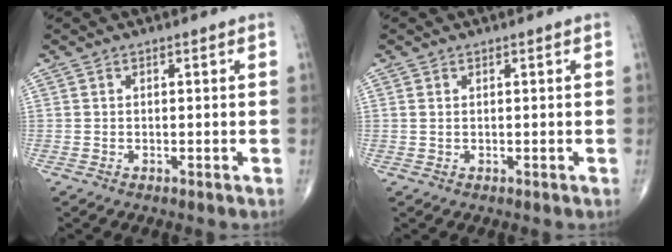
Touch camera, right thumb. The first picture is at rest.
{"total": 0.5, "force": [0.2, 0.3, 0.4], "torque": [-0.011, 0.005, 0.005]}